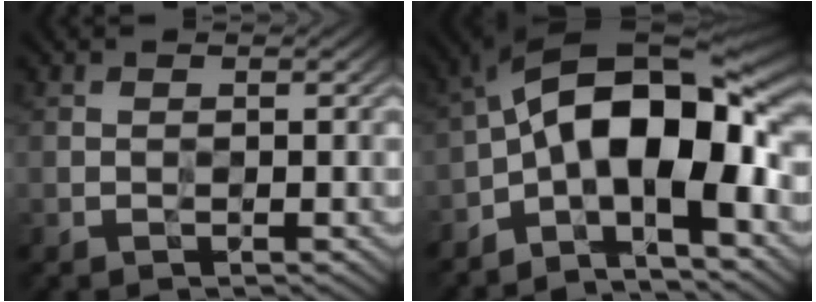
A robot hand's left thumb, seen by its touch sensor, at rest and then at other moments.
{"total": 16.6, "force": [-3.4, 6.4, 14.9], "torque": [-0.236, 0.019, -0.065]}